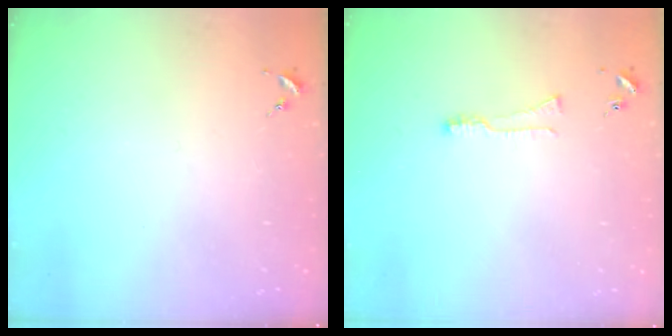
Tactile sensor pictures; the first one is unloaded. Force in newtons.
{"total": 6.0, "press": 6.0, "slide": 0.7}